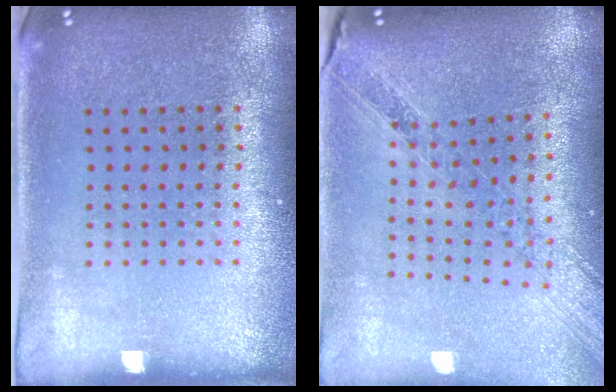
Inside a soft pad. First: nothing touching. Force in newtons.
{"total": 1.2, "press": 1.1, "slide": 0.3}